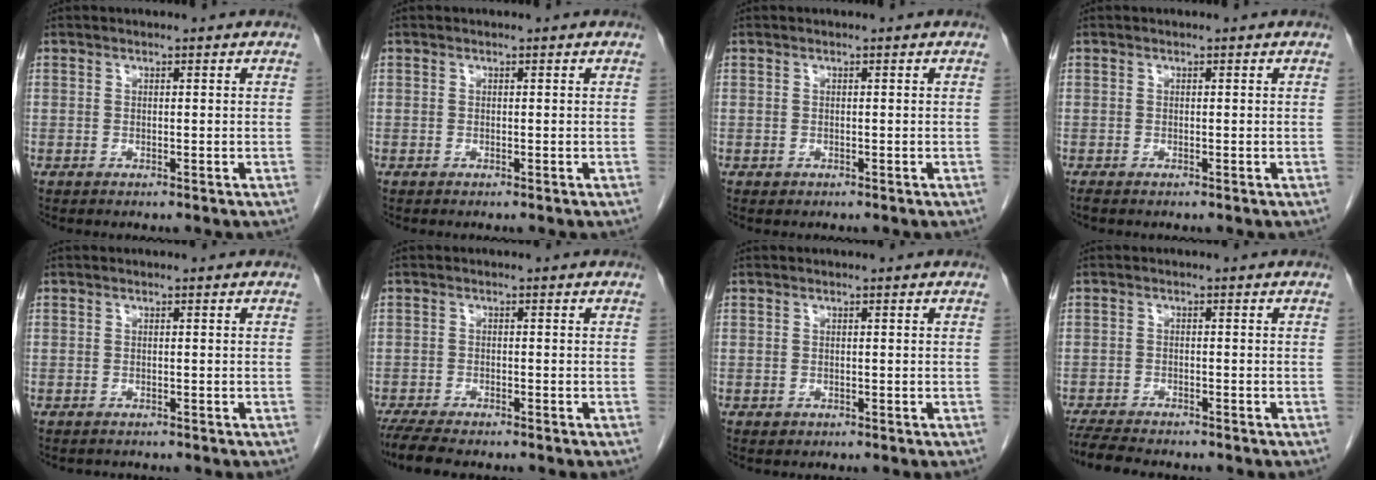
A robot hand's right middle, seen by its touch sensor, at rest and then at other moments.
{"total": 0.0}
{"total": 0.0}
{"total": 0.6, "force": [-0.6, 0.1, 0.2], "torque": [-0.013, -0.003, -0.010]}
{"total": 0.9, "force": [-0.9, 0.3, 0.0], "torque": [-0.010, -0.001, -0.013]}
{"total": 7.3, "force": [-6.2, 1.5, 3.6], "torque": [-0.064, -0.018, -0.100]}
{"total": 0.5, "force": [-0.3, 0.5, 0.1], "torque": [-0.007, 0.001, -0.001]}
{"total": 7.6, "force": [-6.8, 1.2, 3.1], "torque": [-0.053, -0.016, -0.110]}